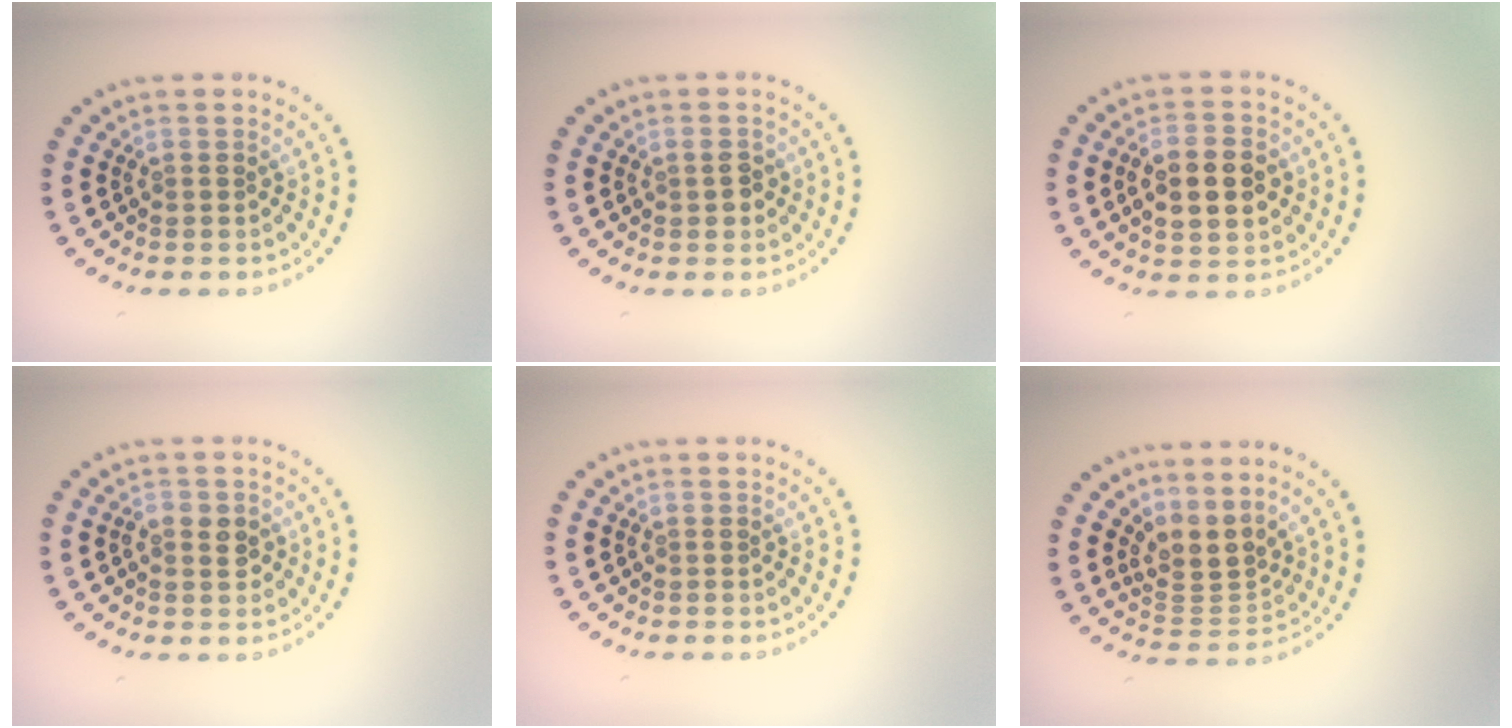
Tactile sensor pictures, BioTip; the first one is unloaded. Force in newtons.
{"total": 1.4, "press": 1.4, "slide": 0.2}
{"total": 5.3, "press": 5.3, "slide": 0.2}
{"total": 2.0, "press": 2.0, "slide": 0.3}
{"total": 0.0}
{"total": 3.4, "press": 2.4, "slide": 2.4}